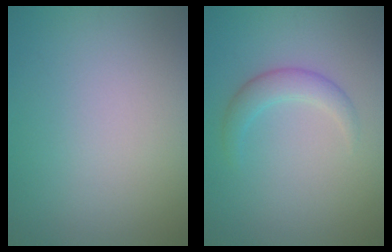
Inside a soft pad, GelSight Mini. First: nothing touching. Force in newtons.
{"total": 2.4, "press": 2.4, "slide": 0.1}